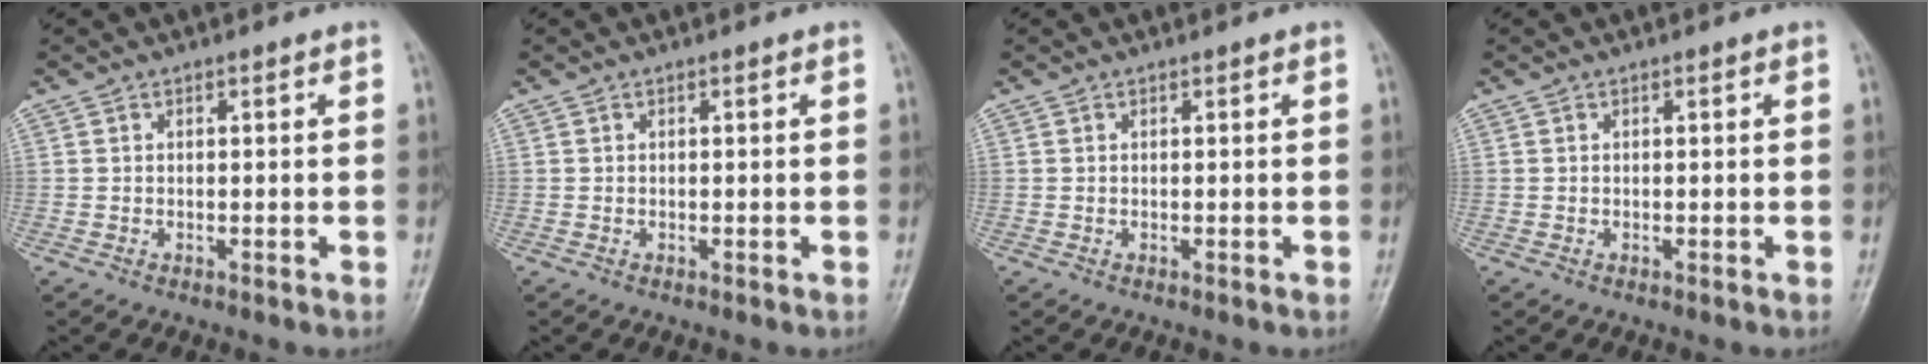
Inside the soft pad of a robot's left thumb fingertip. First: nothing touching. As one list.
[{"total": 0.0}, {"total": 0.0}, {"total": 0.0}]